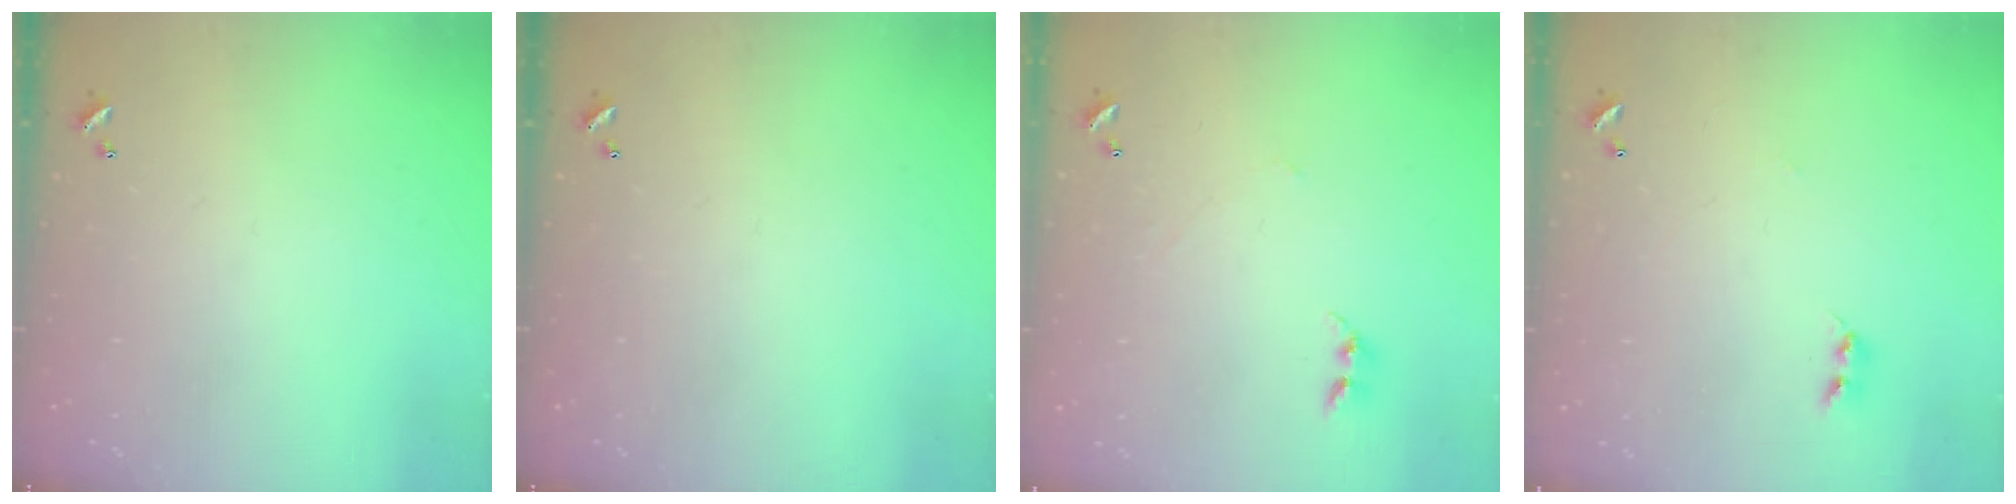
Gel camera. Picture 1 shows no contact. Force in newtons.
{"total": 0.0}
{"total": 2.6, "press": 2.6, "slide": 0.3}
{"total": 2.2, "press": 2.2, "slide": 0.4}